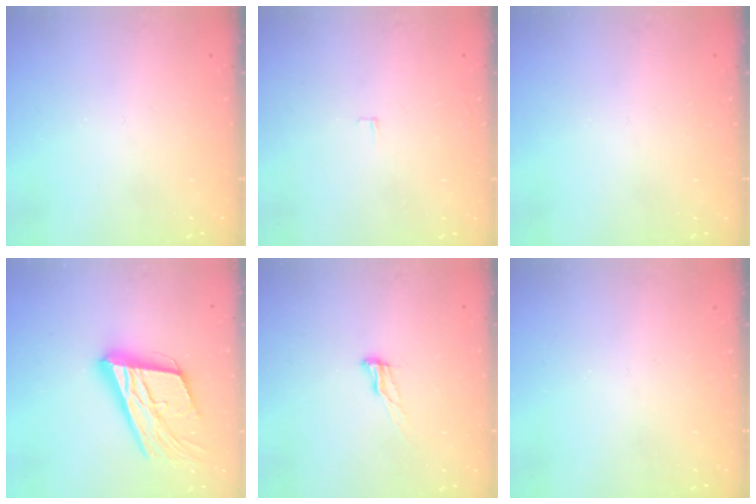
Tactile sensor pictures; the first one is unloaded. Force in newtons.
{"total": 3.4, "press": 3.4, "slide": 0.3}
{"total": 0.0}
{"total": 22.7, "press": 22.3, "slide": 4.0}
{"total": 6.5, "press": 6.5, "slide": 0.7}
{"total": 0.0}